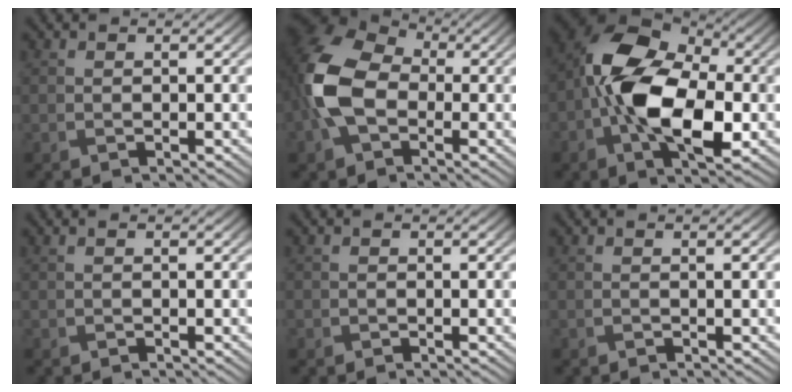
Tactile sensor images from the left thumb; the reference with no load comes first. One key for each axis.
{"total": 11.1, "fx": -1.2, "fy": 7.6, "fz": 8.0, "tx": -0.214, "ty": 0.001, "tz": -0.037}
{"total": 15.0, "fx": -2.4, "fy": 9.1, "fz": 11.6, "tx": -0.223, "ty": -0.004, "tz": -0.060}
{"total": 0.0}
{"total": 0.6, "fx": -0.2, "fy": 0.4, "fz": -0.3, "tx": 0.008, "ty": -0.004, "tz": -0.006}
{"total": 0.7, "fx": 0.1, "fy": 0.0, "fz": 0.7, "tx": -0.013, "ty": 0.005, "tz": -0.001}